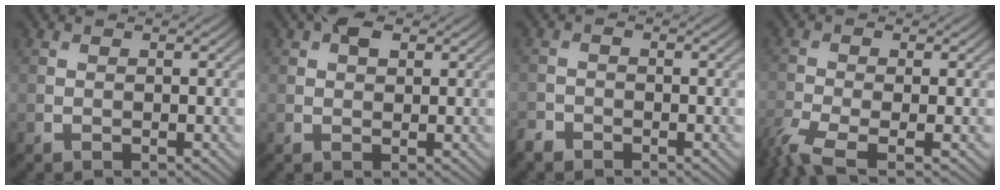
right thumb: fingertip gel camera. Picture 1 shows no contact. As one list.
[{"total": 2.8, "force": [1.4, 1.6, 1.8], "torque": [-0.033, 0.006, 0.021]}, {"total": 1.7, "force": [-1.6, 0.8, 0.2], "torque": [-0.005, 0.000, -0.036]}, {"total": 5.4, "force": [-3.6, 1.4, 3.7], "torque": [-0.090, -0.012, -0.080]}]